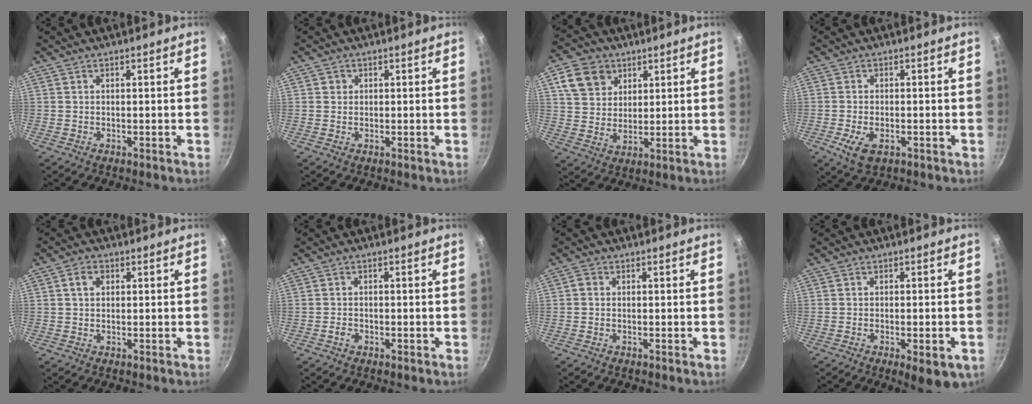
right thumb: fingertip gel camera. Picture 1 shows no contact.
{"total": 1.2, "force": [0.2, 1.2, 0.2], "torque": [0.004, 0.001, 0.001]}
{"total": 9.8, "force": [4.5, 7.6, 4.2], "torque": [-0.050, -0.006, 0.081]}
{"total": 5.4, "force": [-2.0, 2.9, 4.1], "torque": [-0.076, -0.003, -0.033]}
{"total": 2.9, "force": [0.7, 2.2, 1.7], "torque": [-0.023, 0.004, 0.009]}
{"total": 1.5, "force": [-0.8, 0.9, 0.8], "torque": [-0.019, 0.004, -0.017]}
{"total": 1.1, "force": [-0.2, 0.9, 0.6], "torque": [-0.012, 0.005, -0.006]}
{"total": 6.7, "force": [-2.6, 2.2, 5.8], "torque": [-0.070, 0.002, -0.031]}